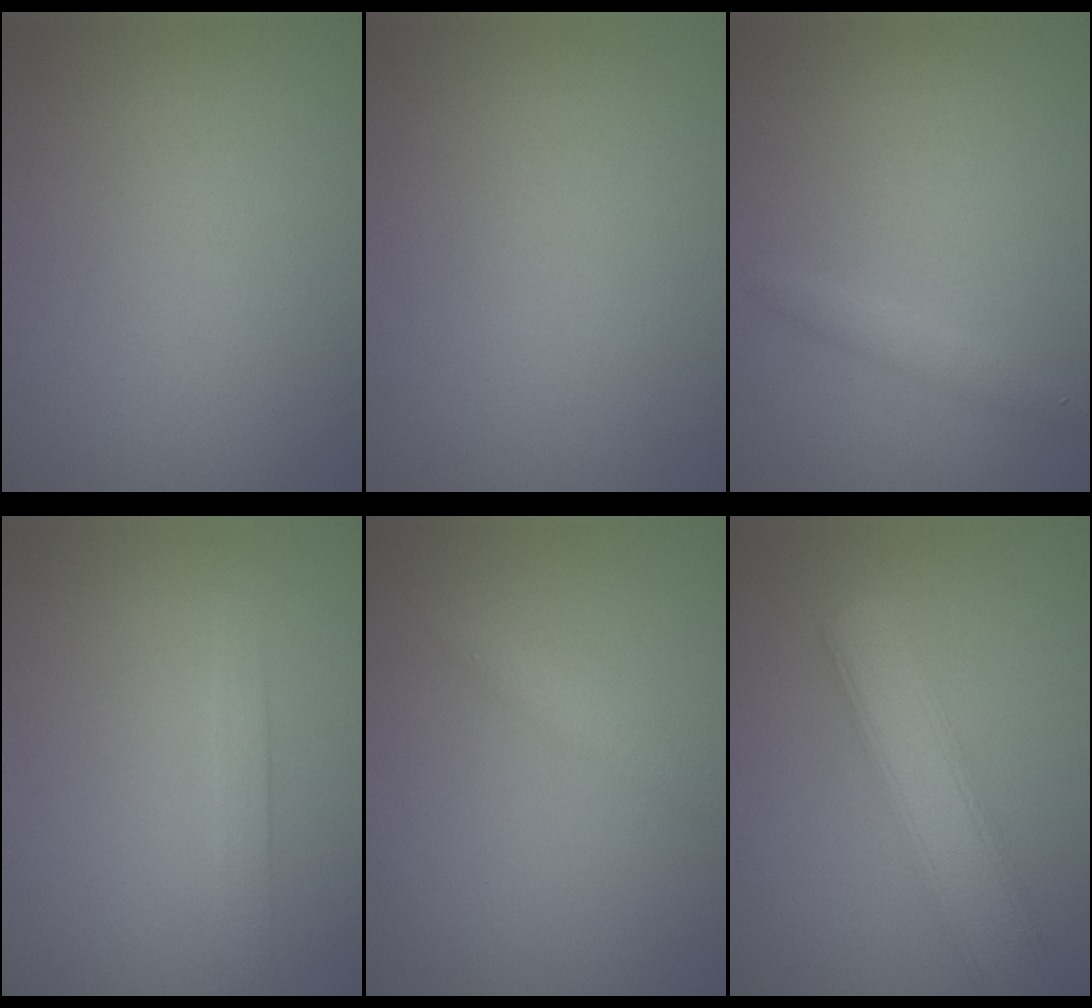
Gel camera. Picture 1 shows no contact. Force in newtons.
{"total": 0.0}
{"total": 1.2, "press": 1.2, "slide": 0.0}
{"total": 1.5, "press": 1.5, "slide": 0.1}
{"total": 1.4, "press": 1.4, "slide": 0.1}
{"total": 5.5, "press": 5.5, "slide": 0.2}